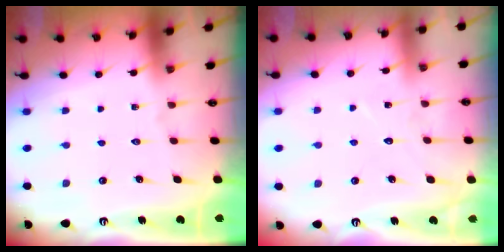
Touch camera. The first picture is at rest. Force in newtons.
{"total": 6.4, "press": 6.3, "slide": 0.6}